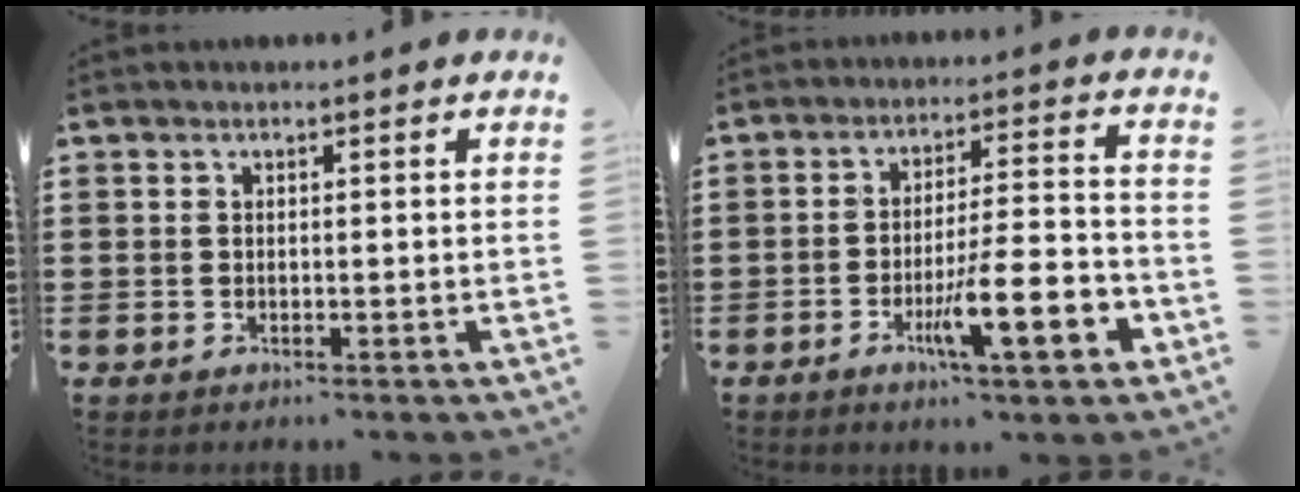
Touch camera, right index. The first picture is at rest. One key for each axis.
{"total": 11.0, "fx": -4.8, "fy": 2.2, "fz": 9.6, "tx": -0.158, "ty": 0.003, "tz": -0.081}